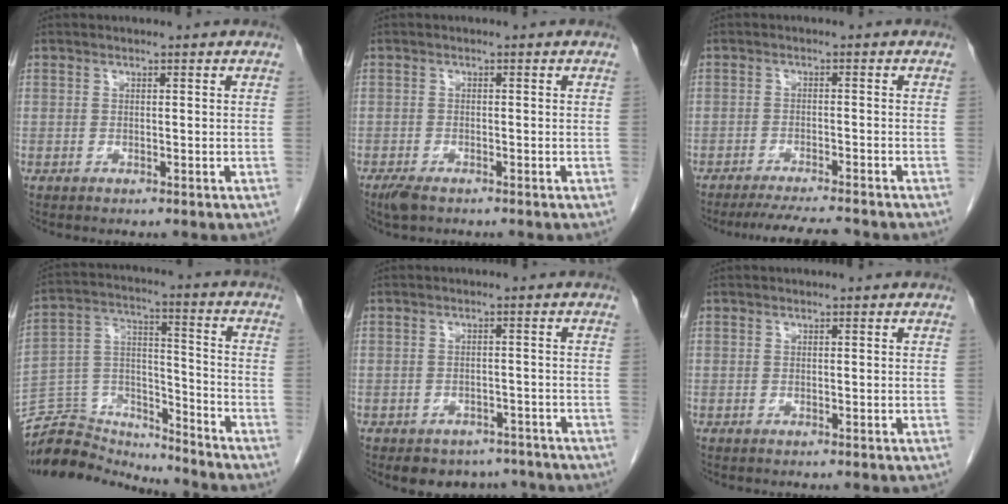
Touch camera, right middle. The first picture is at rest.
{"total": 2.5, "force": [-1.8, 0.9, 1.5], "torque": [-0.032, -0.005, -0.029]}
{"total": 7.8, "force": [-7.2, 0.2, 3.2], "torque": [-0.042, -0.016, -0.111]}
{"total": 14.1, "force": [-13.9, 2.5, 0.2], "torque": [-0.004, 0.052, -0.245]}
{"total": 6.4, "force": [-5.4, 3.5, 0.7], "torque": [0.007, 0.009, -0.065]}
{"total": 0.0}